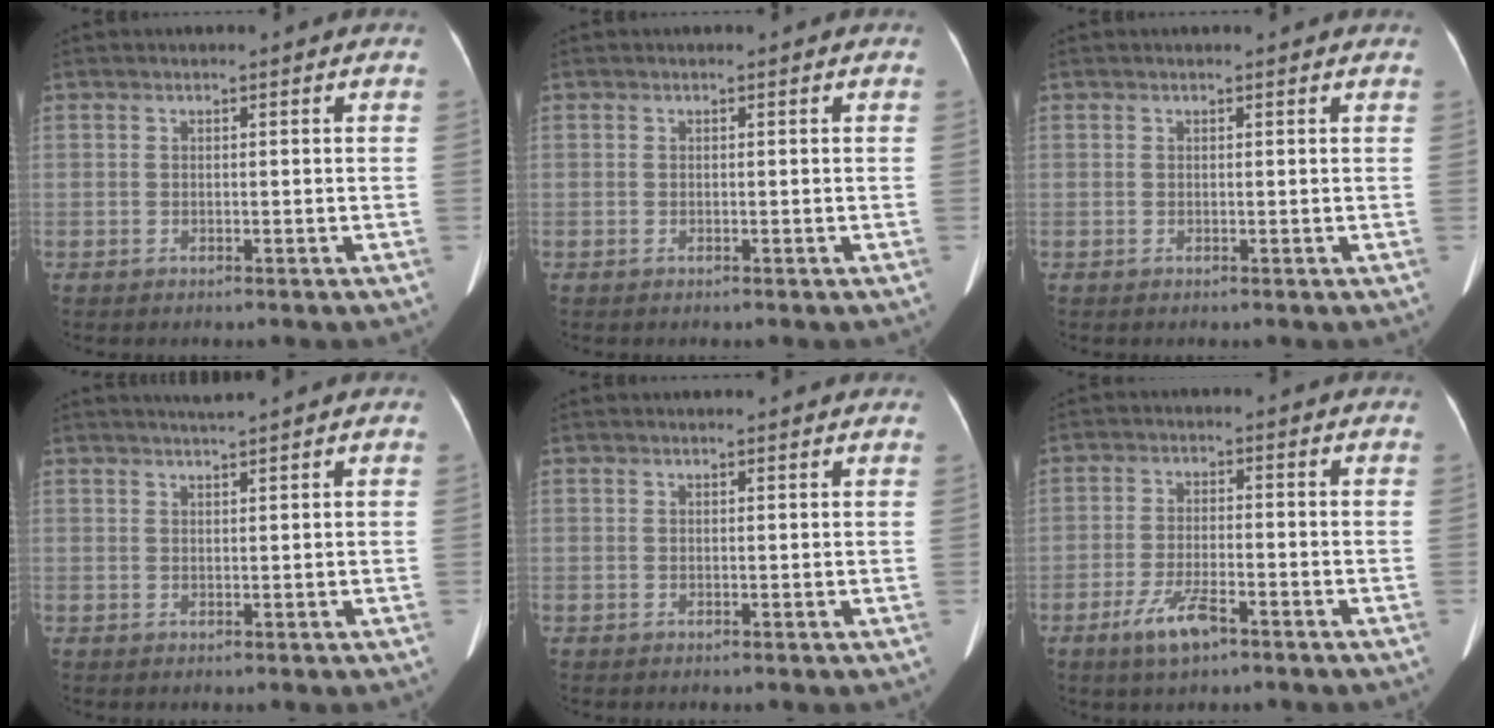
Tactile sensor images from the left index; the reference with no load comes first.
{"total": 0.0}
{"total": 1.2, "force": [1.2, 0.2, 0.2], "torque": [-0.012, 0.005, 0.007]}
{"total": 1.8, "force": [1.6, -0.6, 0.6], "torque": [-0.007, 0.004, 0.031]}
{"total": 1.7, "force": [1.6, 0.2, 0.4], "torque": [-0.012, 0.009, 0.014]}
{"total": 5.6, "force": [-3.5, 1.3, 4.2], "torque": [-0.089, -0.006, -0.061]}